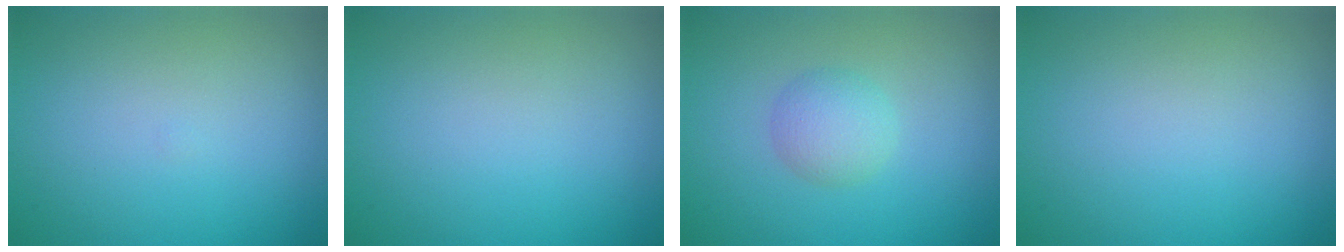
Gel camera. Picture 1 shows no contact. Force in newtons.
{"total": 0.0}
{"total": 2.4, "press": 2.4, "slide": 0.1}
{"total": 0.0}